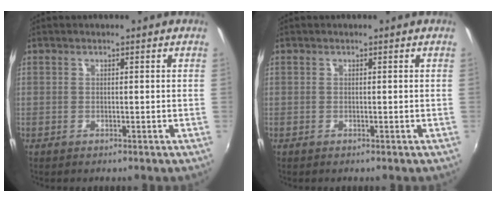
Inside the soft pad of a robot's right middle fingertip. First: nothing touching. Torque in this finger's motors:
{"motor_torque": [0.10, -0.05, 0.04, 0.00]}